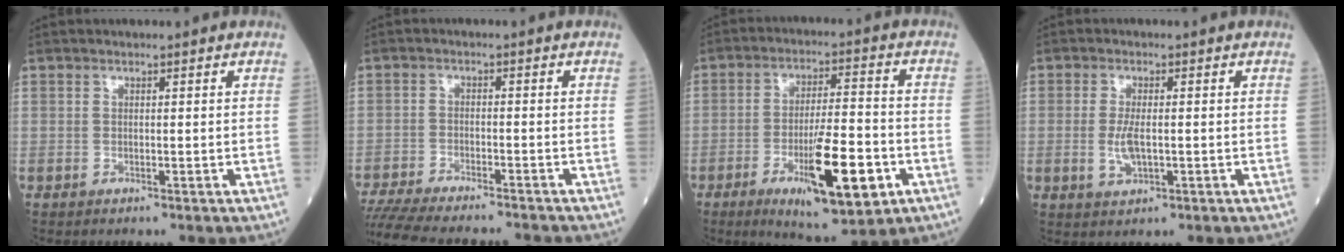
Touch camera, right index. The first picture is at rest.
{"total": 16.9, "force": [-15.3, 1.9, 6.9], "torque": [-0.149, -0.032, -0.226]}
{"total": 13.7, "force": [-5.2, 2.5, 12.4], "torque": [-0.207, -0.017, -0.076]}
{"total": 3.5, "force": [-0.5, 1.0, 3.3], "torque": [-0.075, -0.005, -0.005]}